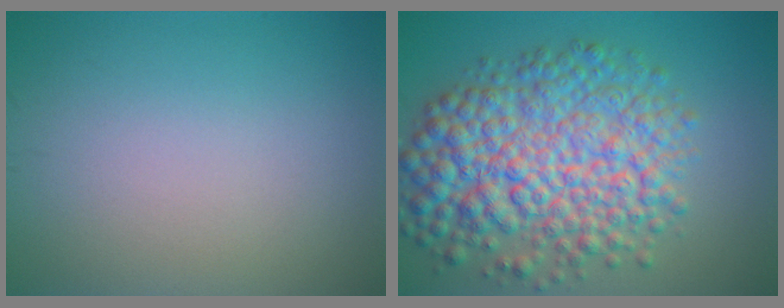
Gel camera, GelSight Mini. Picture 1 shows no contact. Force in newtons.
{"total": 10.0, "press": 10.0, "slide": 0.2}